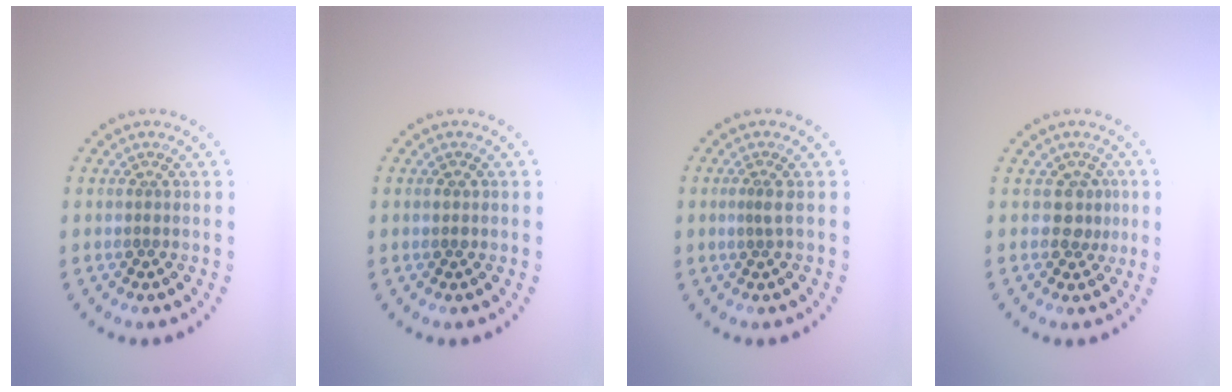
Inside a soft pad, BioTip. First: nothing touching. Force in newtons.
{"total": 1.0, "press": 1.0, "slide": 0.1}
{"total": 0.8, "press": 0.4, "slide": 0.6}
{"total": 1.9, "press": 1.5, "slide": 1.0}